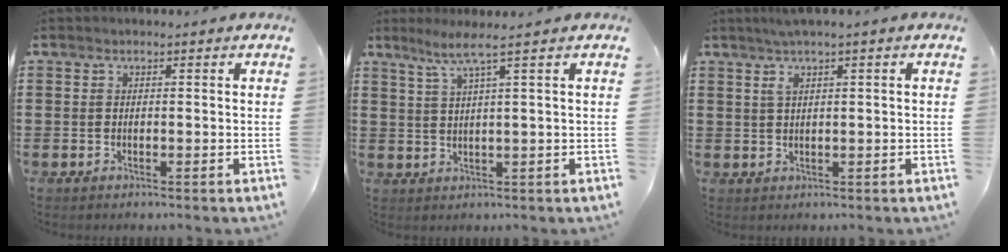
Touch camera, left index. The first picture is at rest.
{"total": 4.2, "force": [2.2, -0.7, 3.5], "torque": [-0.075, -0.002, 0.035]}
{"total": 1.8, "force": [0.7, 0.0, 1.7], "torque": [-0.032, 0.000, 0.012]}